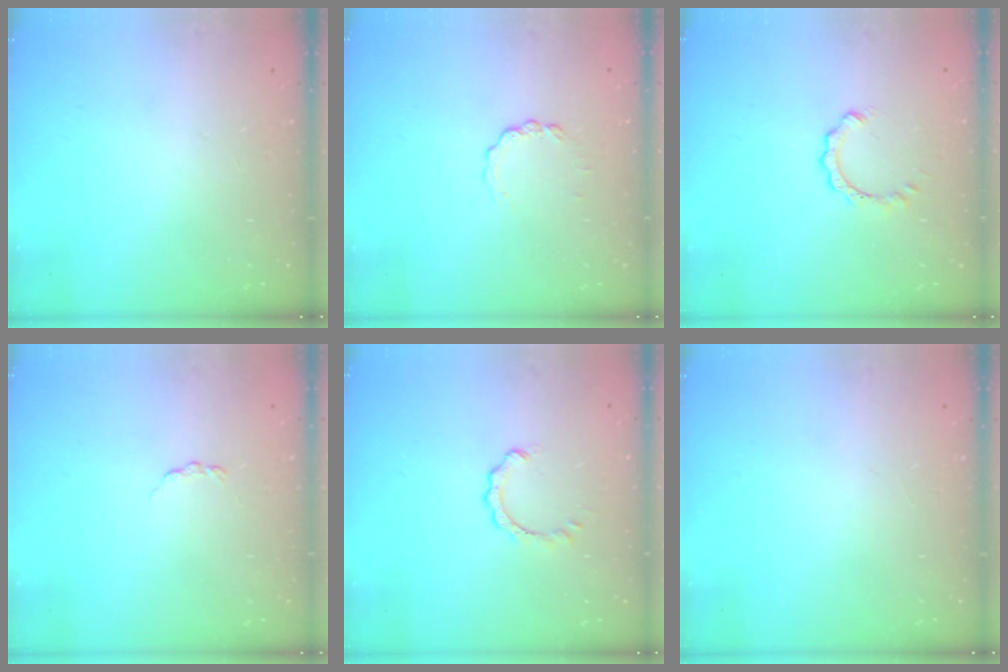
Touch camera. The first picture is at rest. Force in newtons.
{"total": 2.8, "press": 2.8, "slide": 0.3}
{"total": 3.7, "press": 3.7, "slide": 0.2}
{"total": 2.8, "press": 2.7, "slide": 0.4}
{"total": 1.0, "press": 1.0, "slide": 0.2}
{"total": 0.0}